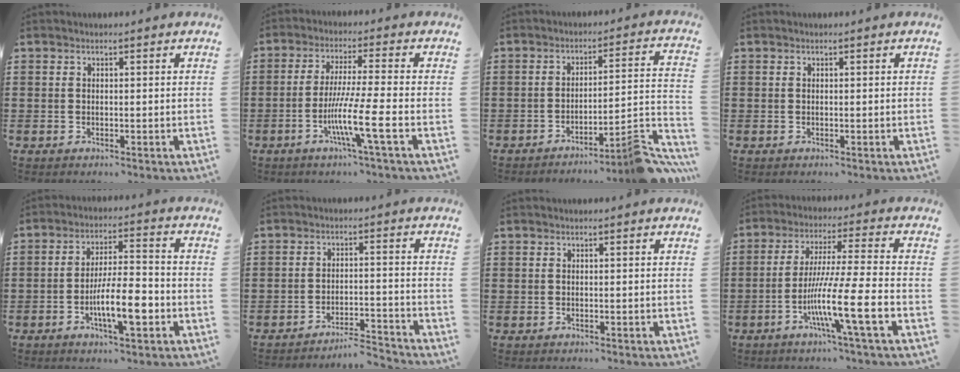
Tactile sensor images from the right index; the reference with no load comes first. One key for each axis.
{"total": 9.2, "fx": -3.5, "fy": -0.1, "fz": 8.5, "tx": -0.169, "ty": -0.017, "tz": -0.070}
{"total": 6.9, "fx": -5.6, "fy": -0.4, "fz": 4.1, "tx": -0.060, "ty": -0.013, "tz": -0.109}
{"total": 0.0}
{"total": 9.3, "fx": -3.3, "fy": 2.7, "fz": 8.3, "tx": -0.146, "ty": -0.004, "tz": -0.061}
{"total": 4.2, "fx": -4.2, "fy": 0.0, "fz": 0.6, "tx": -0.014, "ty": -0.001, "tz": -0.088}
{"total": 0.0}
{"total": 12.4, "fx": -4.8, "fy": 0.2, "fz": 11.4, "tx": -0.217, "ty": -0.009, "tz": -0.092}